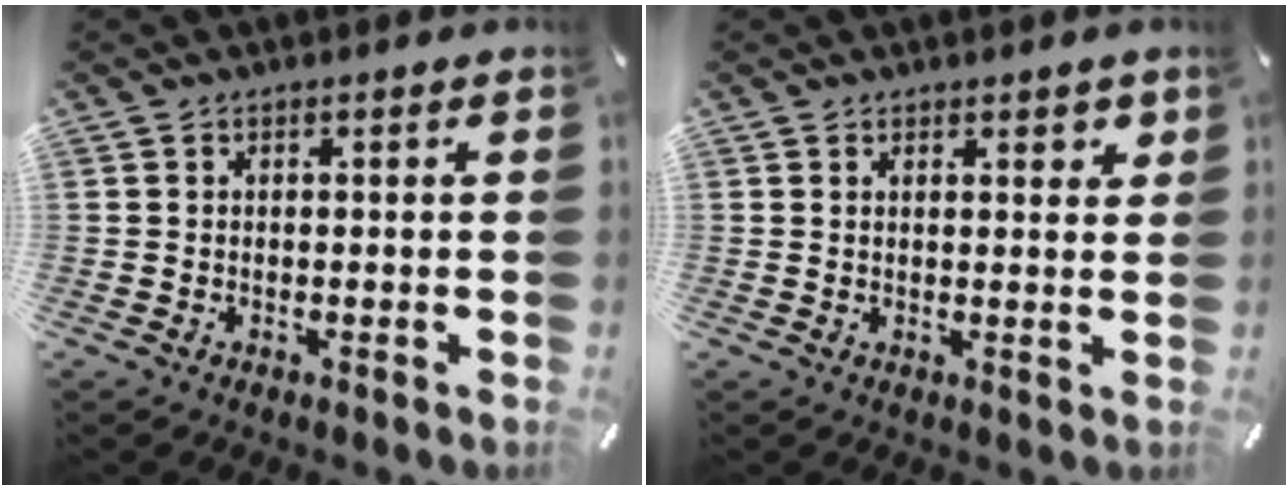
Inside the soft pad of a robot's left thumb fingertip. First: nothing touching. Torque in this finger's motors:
{"motor_torque": [0.15, -0.25, -0.20, -0.19, 0.00]}